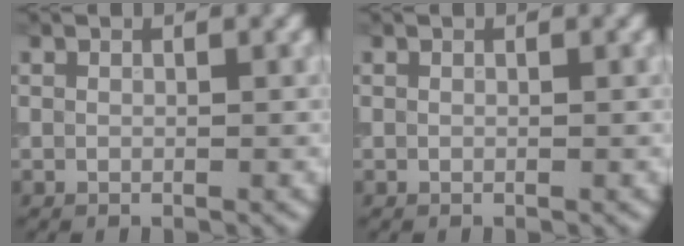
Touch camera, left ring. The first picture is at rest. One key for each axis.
{"total": 0.0}